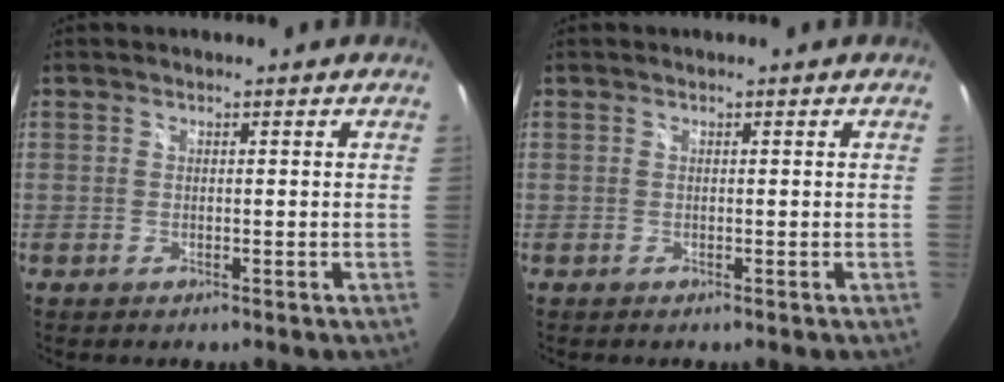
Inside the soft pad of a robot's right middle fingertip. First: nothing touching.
{"total": 0.0}